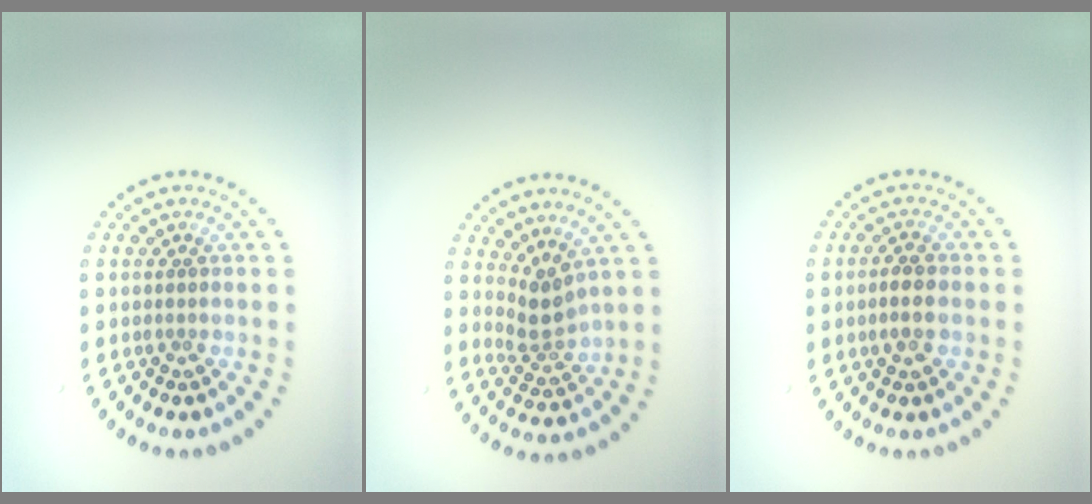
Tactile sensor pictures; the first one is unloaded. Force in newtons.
{"total": 2.6, "press": 1.8, "slide": 1.8}
{"total": 2.1, "press": 2.0, "slide": 0.5}